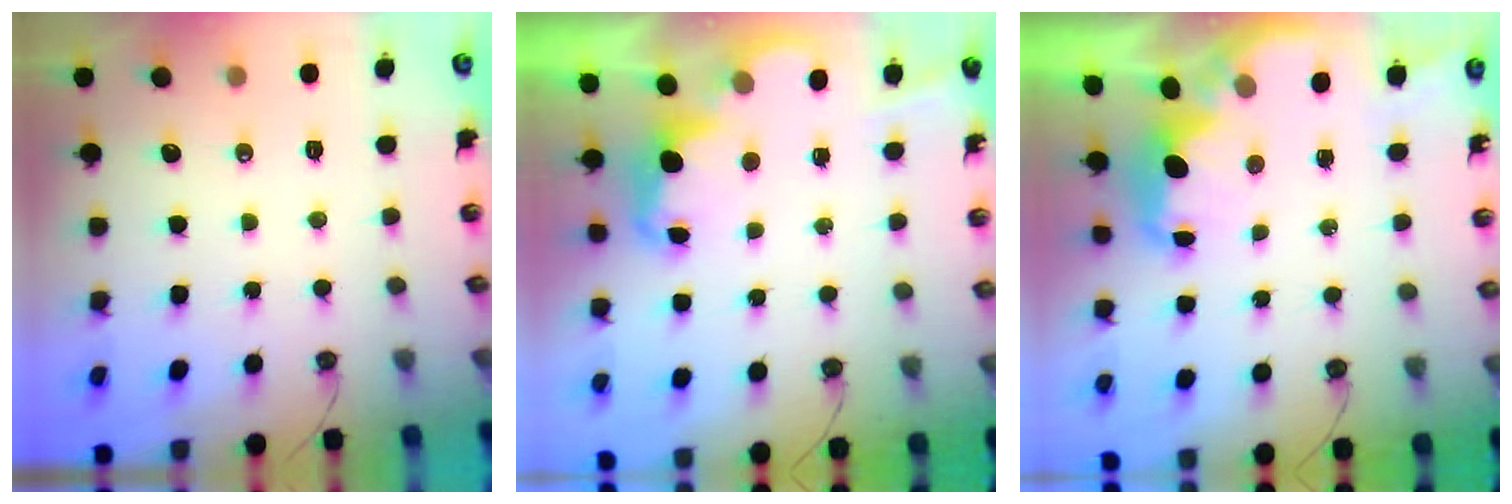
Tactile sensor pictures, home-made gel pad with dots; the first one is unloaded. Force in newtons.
{"total": 2.4, "press": 2.3, "slide": 0.7}
{"total": 2.9, "press": 2.8, "slide": 0.4}